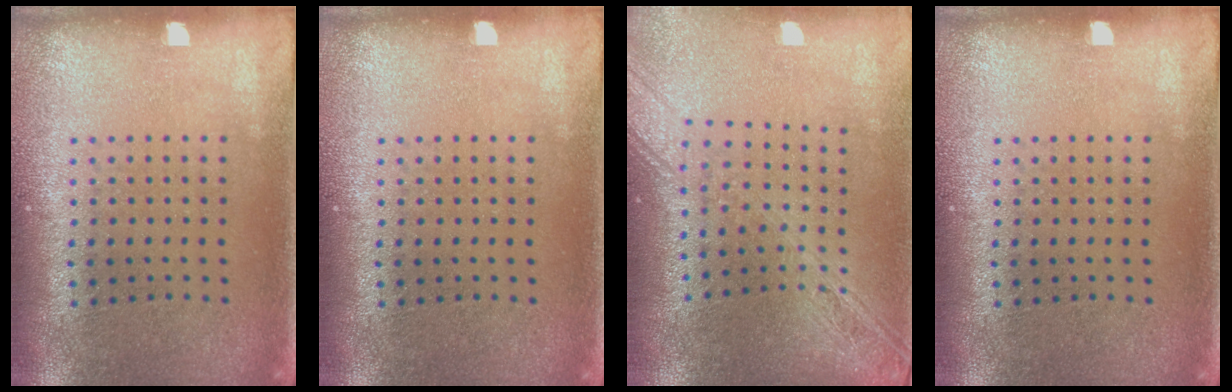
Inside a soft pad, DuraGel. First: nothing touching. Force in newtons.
{"total": 0.0}
{"total": 2.1, "press": 1.8, "slide": 1.1}
{"total": 0.0}